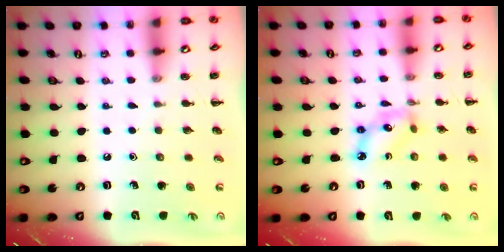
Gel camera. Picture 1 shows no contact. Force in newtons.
{"total": 6.7, "press": 6.5, "slide": 1.6}